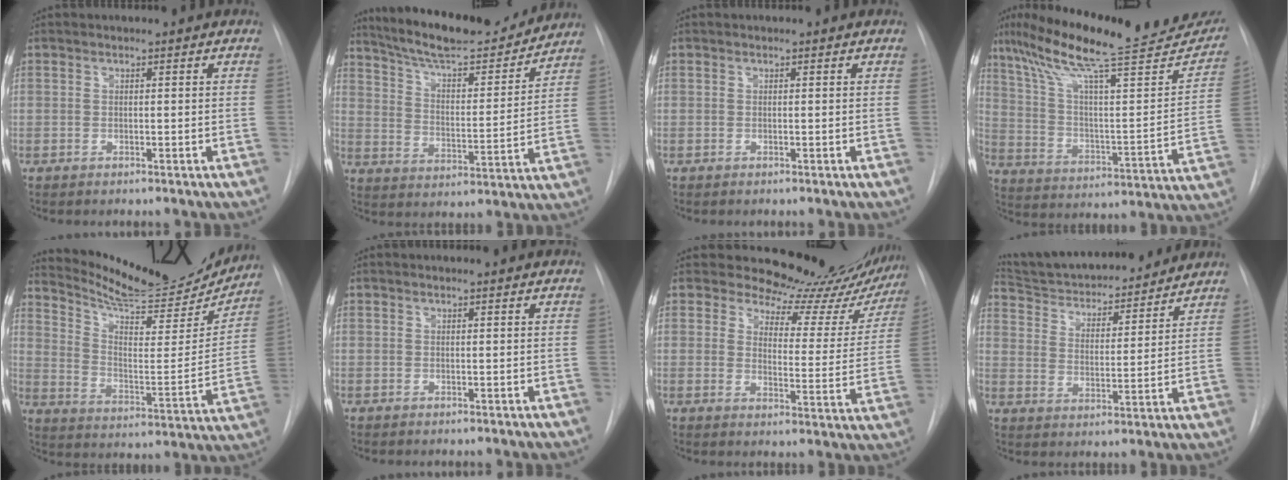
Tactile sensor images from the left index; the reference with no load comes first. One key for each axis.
{"total": 19.3, "fx": 17.3, "fy": 3.5, "fz": 7.8, "tx": -0.124, "ty": -0.002, "tz": 0.260}
{"total": 0.0}
{"total": 28.7, "fx": 23.0, "fy": 4.5, "fz": 16.7, "tx": -0.269, "ty": -0.002, "tz": 0.328}
{"total": 22.7, "fx": 21.2, "fy": 3.8, "fz": 7.3, "tx": -0.118, "ty": -0.054, "tz": 0.301}
{"total": 0.9, "fx": 0.9, "fy": -0.1, "fz": 0.2, "tx": -0.009, "ty": 0.006, "tz": 0.013}
{"total": 17.1, "fx": 15.9, "fy": 5.4, "fz": 3.2, "tx": -0.011, "ty": -0.059, "tz": 0.167}
{"total": 19.4, "fx": 18.0, "fy": 3.7, "fz": 6.1, "tx": -0.092, "ty": 0.005, "tz": 0.270}